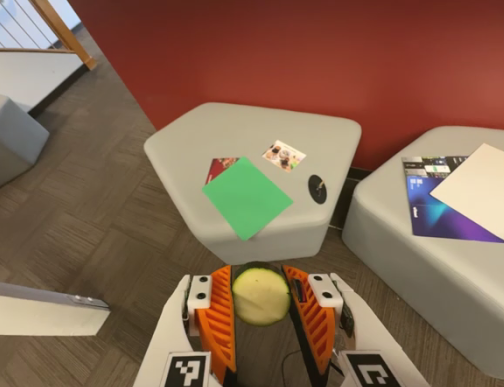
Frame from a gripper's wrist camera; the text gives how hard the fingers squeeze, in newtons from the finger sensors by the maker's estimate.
{"total": 12.0, "left": 12.1, "right": 12.0}